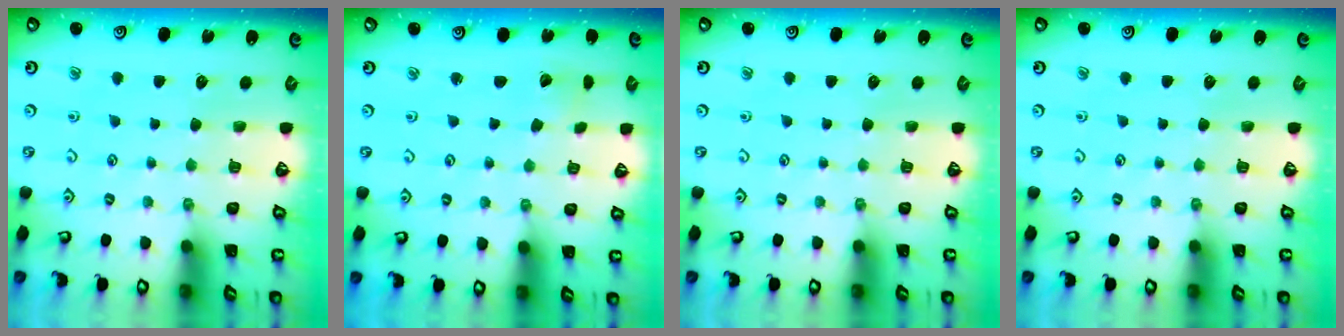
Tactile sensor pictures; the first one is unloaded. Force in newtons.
{"total": 1.4, "press": 1.4, "slide": 0.2}
{"total": 0.0}
{"total": 0.0}